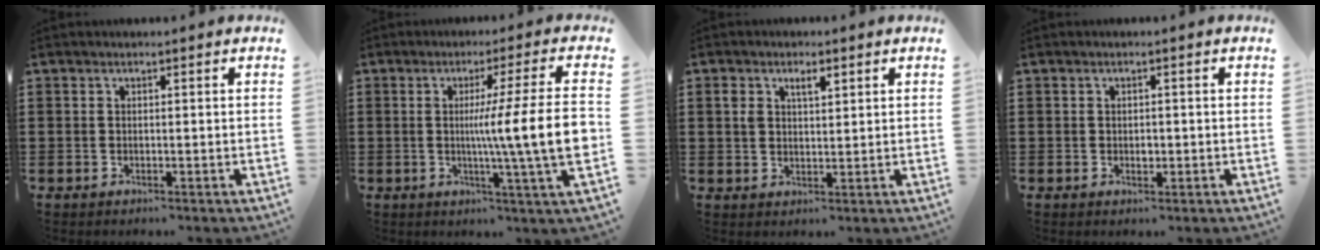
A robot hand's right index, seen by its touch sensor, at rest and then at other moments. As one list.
[{"total": 12.3, "force": [-0.7, -0.7, 12.3], "torque": [-0.206, -0.021, -0.023]}, {"total": 2.8, "force": [1.3, 1.5, 2.0], "torque": [-0.046, 0.008, 0.022]}, {"total": 1.3, "force": [-0.1, 0.7, 1.0], "torque": [-0.020, 0.003, -0.002]}]